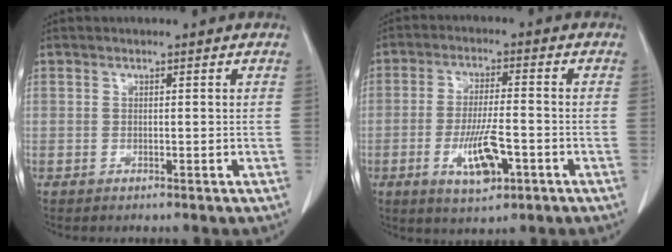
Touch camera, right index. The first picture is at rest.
{"total": 8.2, "force": [-3.1, 2.1, 7.3], "torque": [-0.140, -0.007, -0.047]}